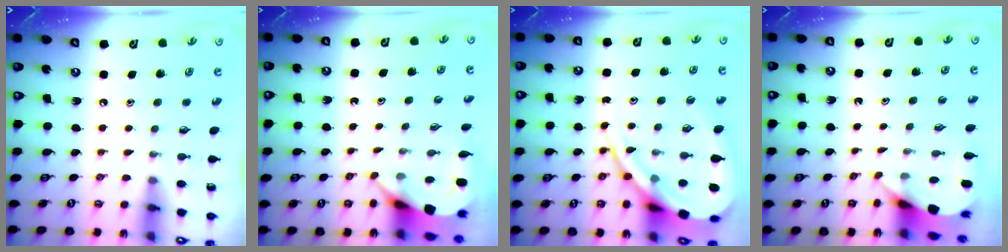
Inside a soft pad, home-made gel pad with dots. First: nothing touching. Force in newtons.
{"total": 3.9, "press": 3.9, "slide": 0.1}
{"total": 14.3, "press": 14.2, "slide": 1.3}
{"total": 3.9, "press": 3.9, "slide": 0.3}